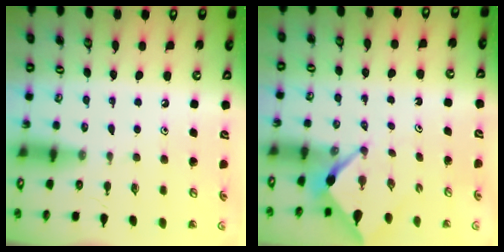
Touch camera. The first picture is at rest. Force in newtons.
{"total": 2.4, "press": 2.4, "slide": 0.1}